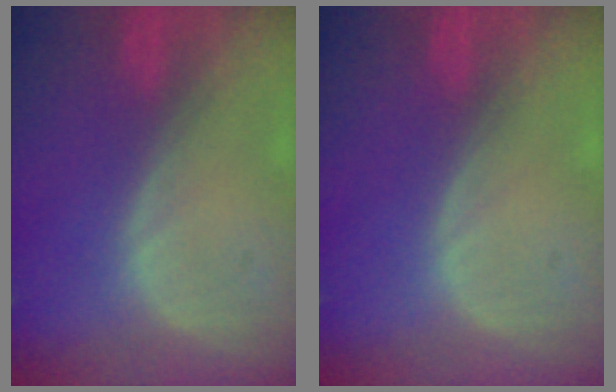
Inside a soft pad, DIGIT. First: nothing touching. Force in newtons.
{"total": 0.0}